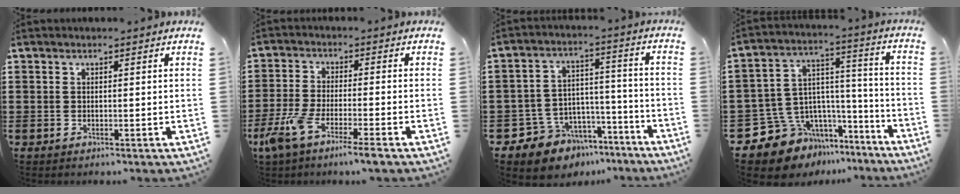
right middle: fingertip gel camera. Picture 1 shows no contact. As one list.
[{"total": 6.2, "force": [-4.6, 0.1, 4.1], "torque": [-0.108, -0.020, -0.092]}, {"total": 6.7, "force": [-5.4, 4.0, -0.3], "torque": [-0.012, 0.019, -0.106]}, {"total": 10.6, "force": [-8.6, 6.1, 1.5], "torque": [-0.061, 0.005, -0.162]}]